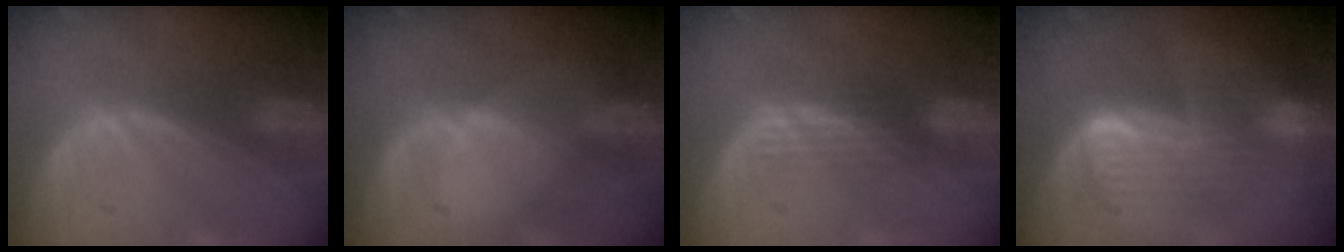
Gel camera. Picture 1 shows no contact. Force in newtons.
{"total": 1.1, "press": 1.1, "slide": 0.2}
{"total": 3.1, "press": 2.6, "slide": 1.6}
{"total": 7.3, "press": 7.3, "slide": 0.2}